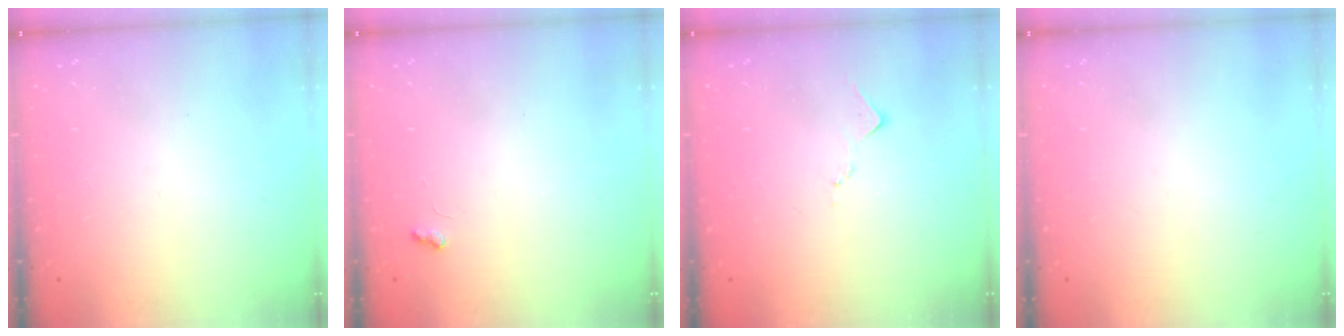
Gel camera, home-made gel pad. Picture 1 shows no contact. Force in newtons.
{"total": 3.5, "press": 3.4, "slide": 0.4}
{"total": 7.1, "press": 7.0, "slide": 0.8}
{"total": 0.0}